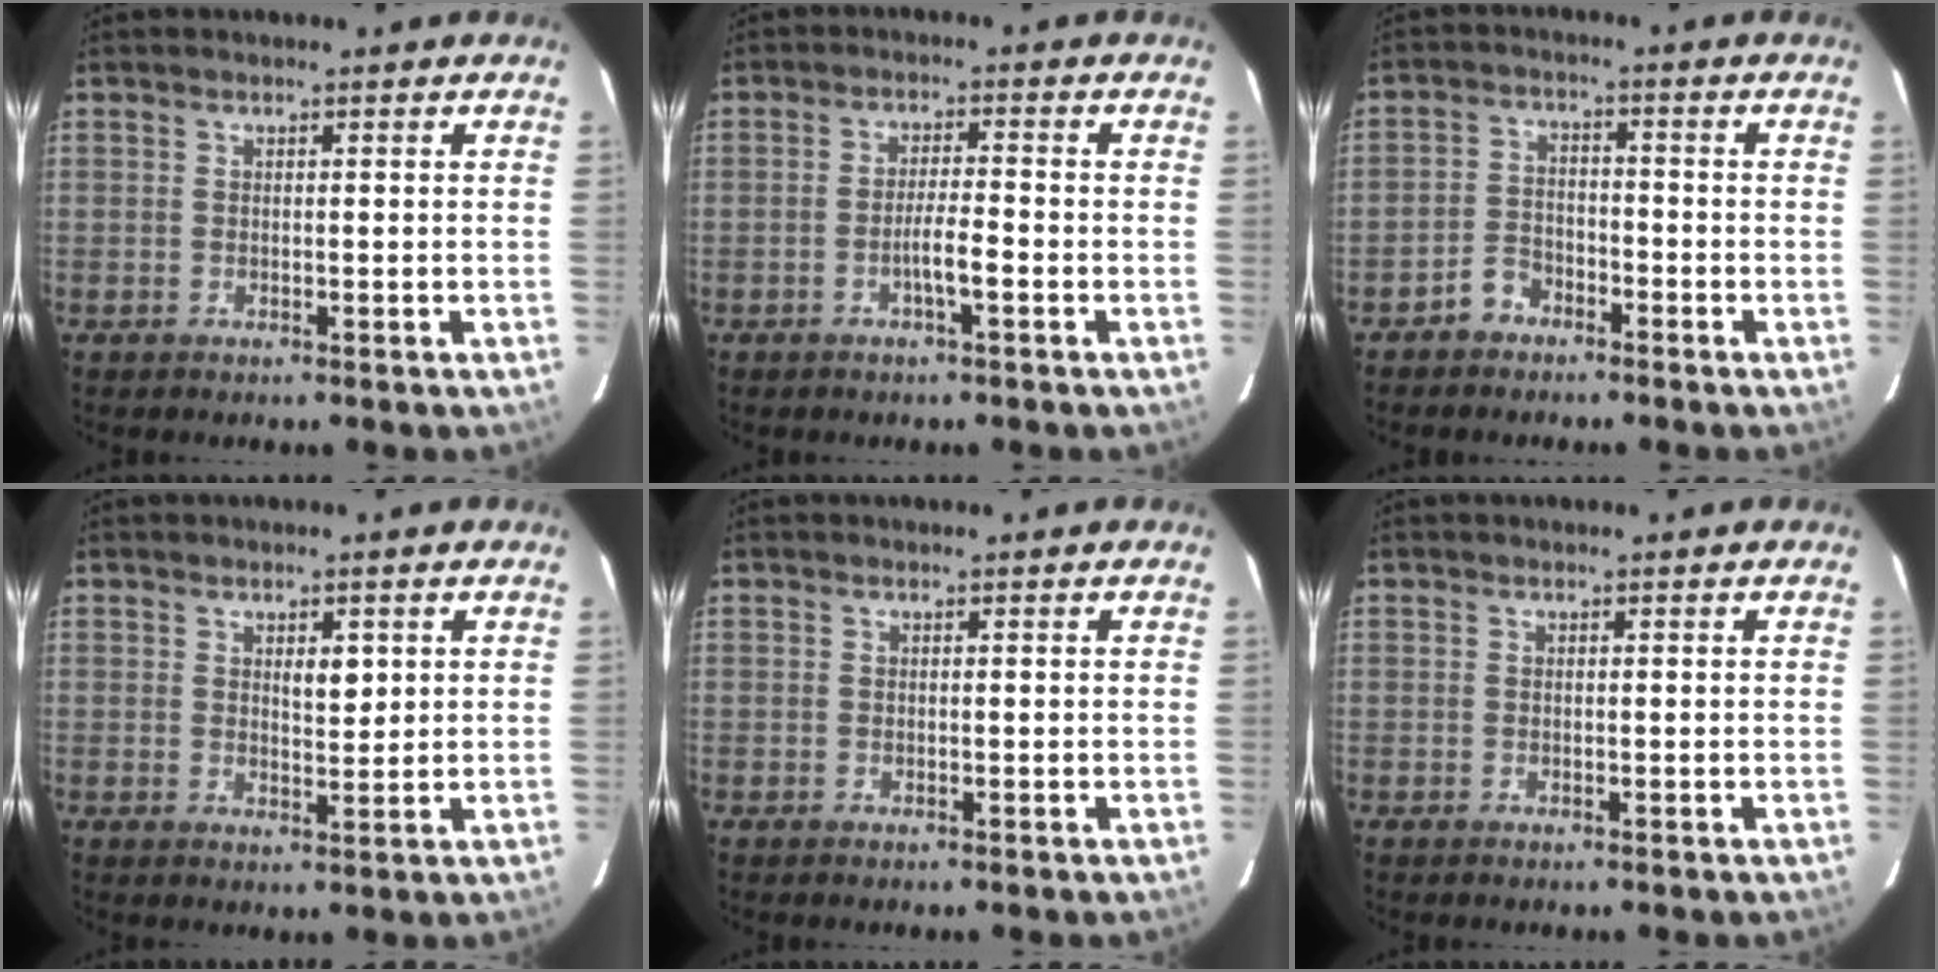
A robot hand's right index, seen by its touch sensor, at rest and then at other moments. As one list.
[{"total": 3.6, "force": [-1.5, 0.2, 3.2], "torque": [-0.054, 0.001, -0.026]}, {"total": 4.0, "force": [-2.8, 2.7, 0.9], "torque": [-0.015, 0.011, -0.054]}, {"total": 2.9, "force": [1.1, 1.2, 2.4], "torque": [-0.038, -0.002, 0.019]}, {"total": 0.0}, {"total": 0.0}]